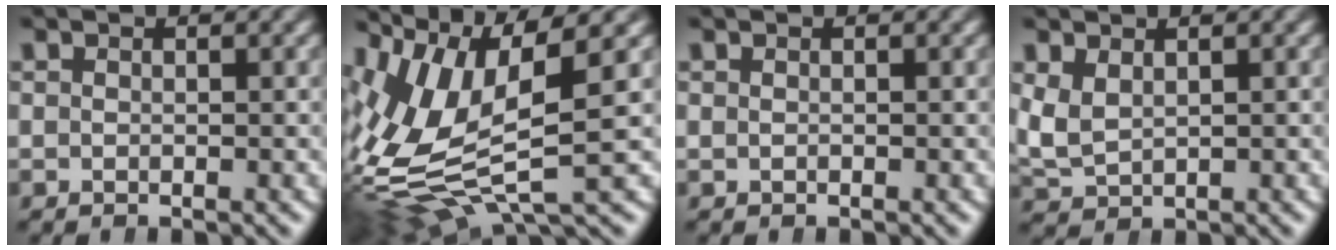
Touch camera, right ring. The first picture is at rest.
{"total": 9.4, "force": [0.0, 5.6, 7.6], "torque": [-0.168, -0.025, 0.011]}
{"total": 0.0}
{"total": 3.2, "force": [0.6, 2.8, 1.3], "torque": [-0.061, -0.020, 0.026]}